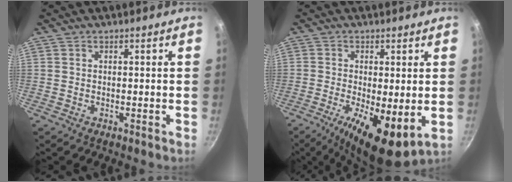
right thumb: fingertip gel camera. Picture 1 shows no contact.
{"total": 11.0, "force": [-2.2, 3.8, 10.1], "torque": [-0.167, -0.012, -0.030]}